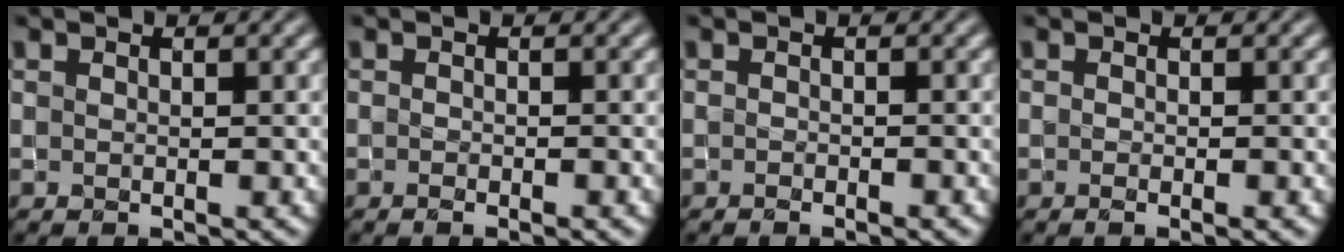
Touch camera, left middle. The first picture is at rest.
{"total": 1.4, "force": [-0.8, 0.3, 1.1], "torque": [-0.015, -0.002, -0.010]}
{"total": 1.2, "force": [-0.8, 0.2, 0.8], "torque": [-0.011, 0.000, -0.011]}
{"total": 1.3, "force": [-0.5, 0.3, 1.1], "torque": [-0.013, -0.006, -0.005]}